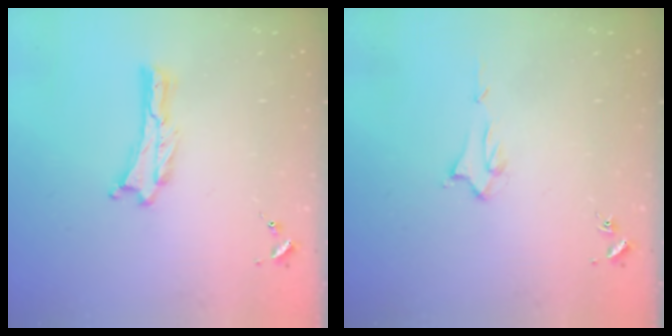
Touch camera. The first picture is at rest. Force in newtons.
{"total": 1.4, "press": 1.4, "slide": 0.2}